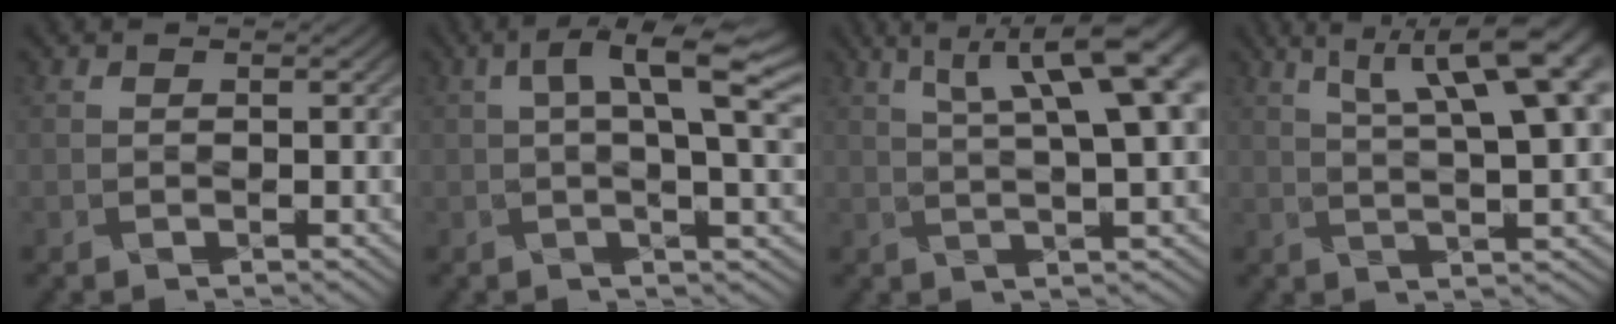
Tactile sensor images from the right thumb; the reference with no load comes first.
{"total": 9.0, "force": [2.4, 2.6, 8.3], "torque": [-0.125, 0.009, 0.036]}
{"total": 12.6, "force": [5.3, 3.3, 11.0], "torque": [-0.154, 0.028, 0.076]}
{"total": 13.8, "force": [6.1, 3.9, 11.7], "torque": [-0.169, 0.029, 0.087]}